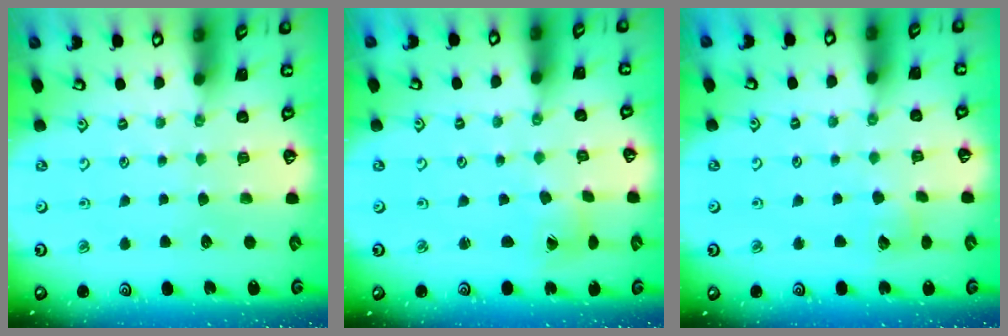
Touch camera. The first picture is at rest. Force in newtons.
{"total": 1.0, "press": 1.0, "slide": 0.1}
{"total": 2.9, "press": 2.9, "slide": 0.3}